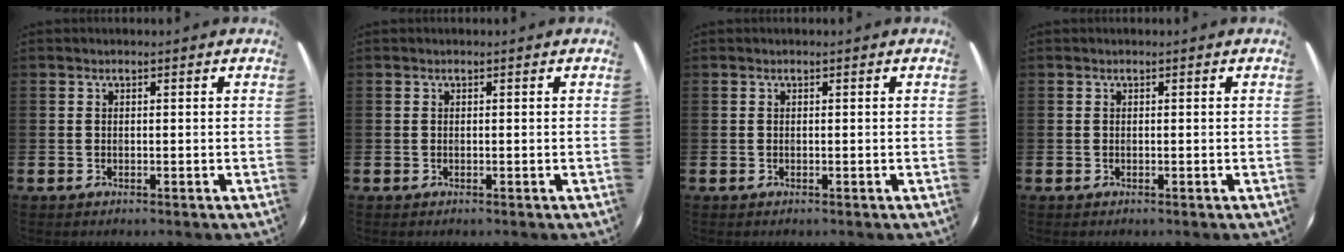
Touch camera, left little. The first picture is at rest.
{"total": 0.0}
{"total": 0.0}
{"total": 0.0}